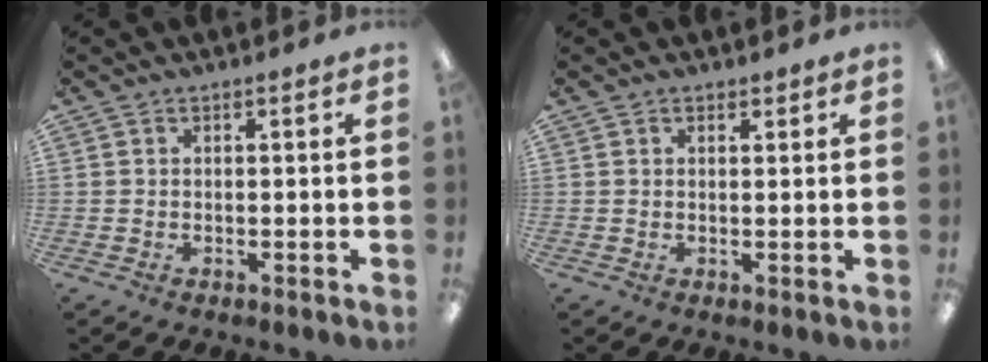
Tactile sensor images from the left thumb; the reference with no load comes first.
{"total": 0.9, "force": [0.7, 0.5, 0.3], "torque": [0.002, -0.002, 0.012]}